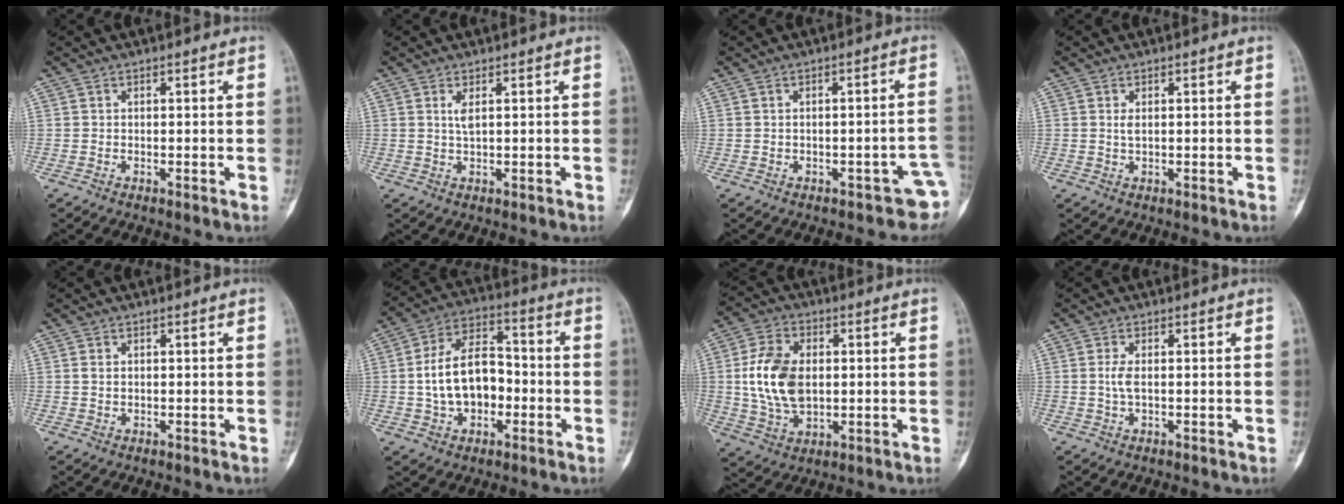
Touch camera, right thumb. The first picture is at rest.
{"total": 1.5, "force": [0.5, 0.2, 1.4], "torque": [-0.032, -0.004, 0.012]}
{"total": 3.0, "force": [-1.8, 1.5, 1.8], "torque": [-0.006, 0.020, -0.020]}
{"total": 1.1, "force": [0.3, 0.5, 0.9], "torque": [-0.019, 0.000, 0.008]}
{"total": 1.1, "force": [0.3, 0.8, 0.8], "torque": [-0.016, 0.001, 0.009]}
{"total": 13.4, "force": [-1.5, 8.6, 10.1], "torque": [-0.157, 0.038, -0.029]}
{"total": 12.9, "force": [0.8, 8.3, 9.8], "torque": [-0.180, -0.001, 0.021]}
{"total": 2.2, "force": [0.1, 0.9, 2.0], "torque": [-0.049, 0.000, 0.003]}